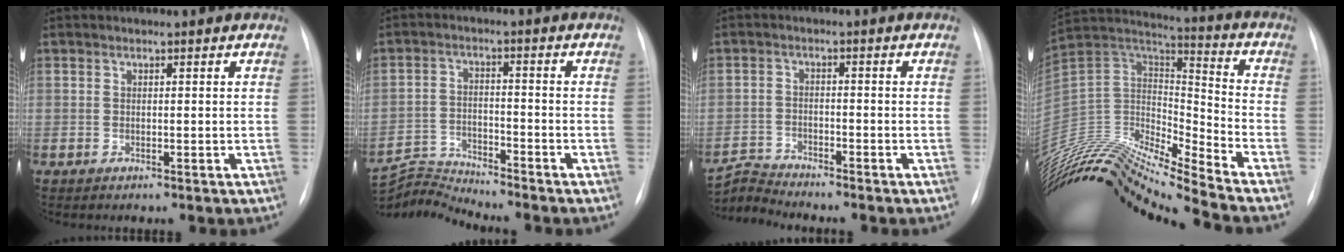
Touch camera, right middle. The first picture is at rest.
{"total": 7.2, "force": [-6.6, -2.3, -1.6], "torque": [0.015, 0.001, -0.125]}
{"total": 4.6, "force": [-4.3, -1.3, -1.1], "torque": [0.011, -0.010, -0.081]}
{"total": 22.7, "force": [-21.3, 0.0, 7.9], "torque": [-0.156, 0.032, -0.374]}